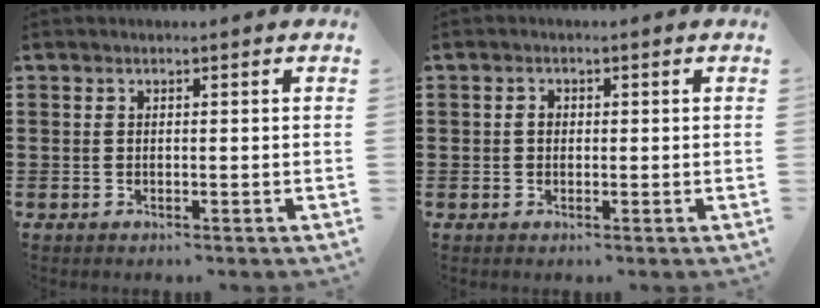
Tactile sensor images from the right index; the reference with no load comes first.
{"total": 1.2, "force": [0.1, 1.0, 0.7], "torque": [-0.016, 0.006, 0.001]}